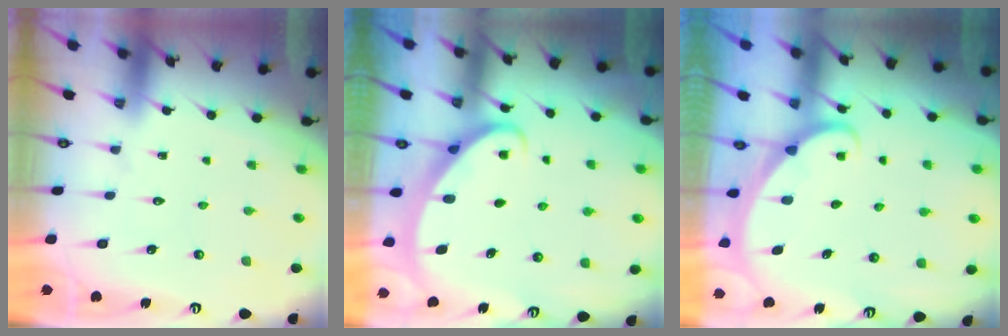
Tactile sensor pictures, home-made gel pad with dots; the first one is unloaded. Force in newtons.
{"total": 2.4, "press": 2.4, "slide": 0.4}
{"total": 1.9, "press": 1.9, "slide": 0.1}